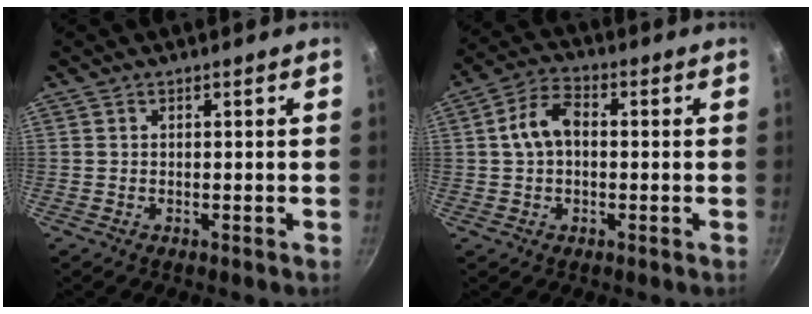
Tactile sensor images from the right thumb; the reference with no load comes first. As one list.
[{"total": 7.6, "force": [0.5, 5.0, 5.6], "torque": [-0.094, 0.026, 0.000]}]